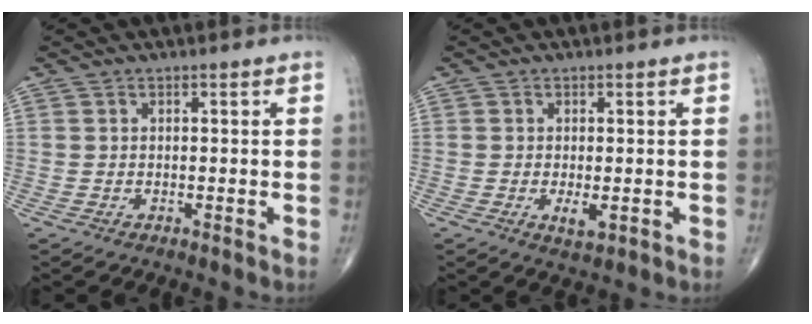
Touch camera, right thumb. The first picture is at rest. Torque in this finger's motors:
{"motor_torque": [0.12, 0.43, -0.04, -0.10, 0.03]}